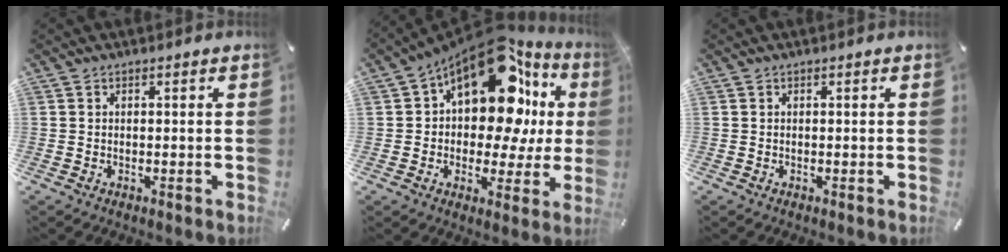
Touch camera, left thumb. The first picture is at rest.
{"total": 20.0, "force": [8.3, 10.6, 14.8], "torque": [-0.225, -0.071, 0.130]}
{"total": 0.0}